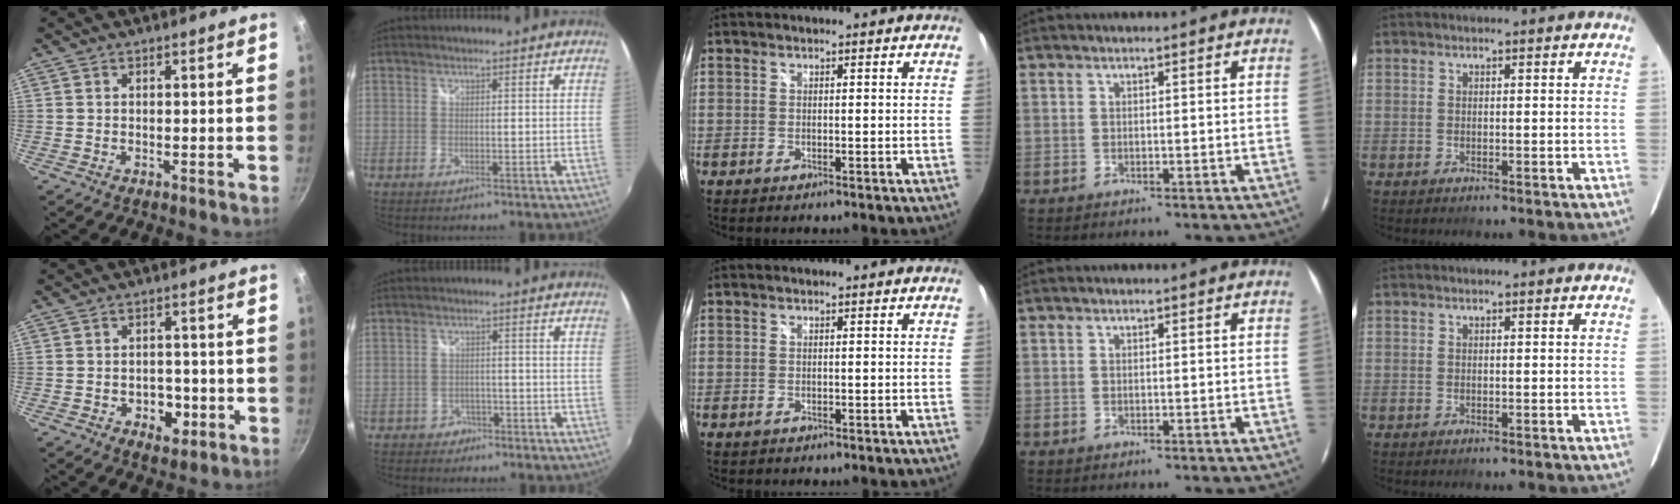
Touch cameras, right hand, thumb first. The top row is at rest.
{"thumb": {"total": 5.5, "force": [-1.9, 3.8, 3.4], "torque": [-0.027, 0.009, -0.025]}, "index": {"total": 3.4, "force": [-2.1, 2.7, 0.2], "torque": [-0.011, 0.009, -0.031]}}